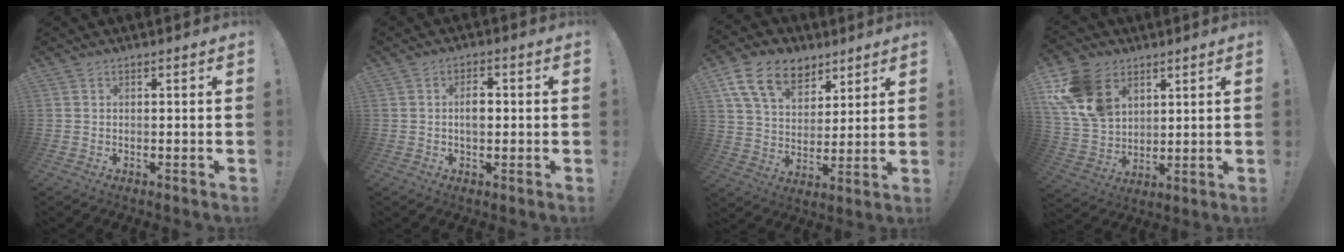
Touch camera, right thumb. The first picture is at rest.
{"total": 4.5, "force": [0.0, 2.9, 3.5], "torque": [-0.054, 0.001, -0.009]}
{"total": 16.2, "force": [9.0, 10.6, 8.2], "torque": [-0.138, -0.043, 0.169]}
{"total": 16.9, "force": [8.0, 12.1, 8.7], "torque": [-0.163, -0.036, 0.158]}